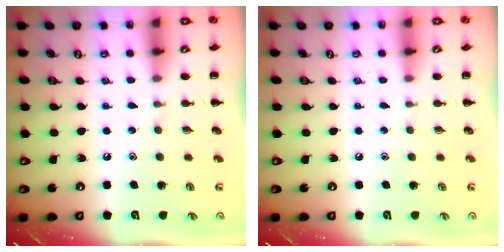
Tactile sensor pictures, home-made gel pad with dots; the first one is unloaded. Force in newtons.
{"total": 0.0}